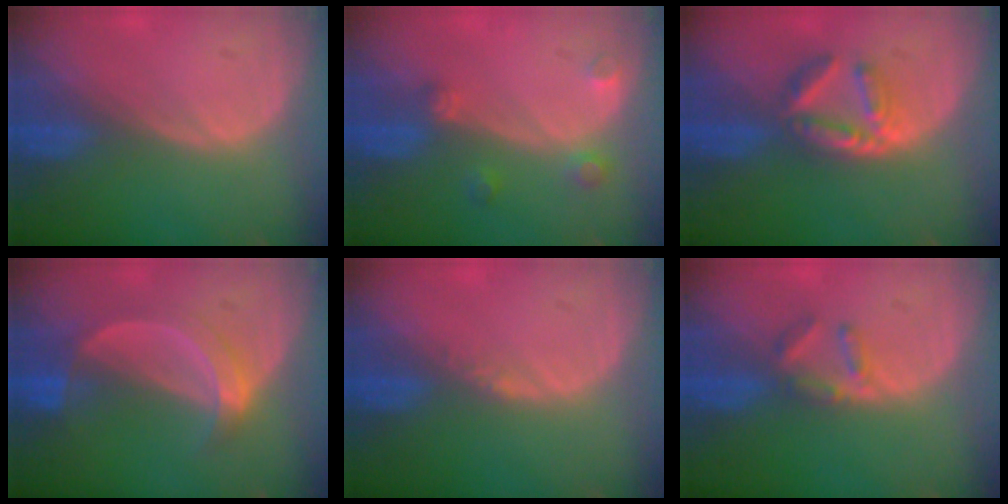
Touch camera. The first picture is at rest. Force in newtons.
{"total": 2.7, "press": 2.6, "slide": 0.5}
{"total": 5.4, "press": 5.3, "slide": 1.0}
{"total": 5.0, "press": 5.0, "slide": 0.6}
{"total": 0.8, "press": 0.6, "slide": 0.4}
{"total": 3.0, "press": 3.0, "slide": 0.4}